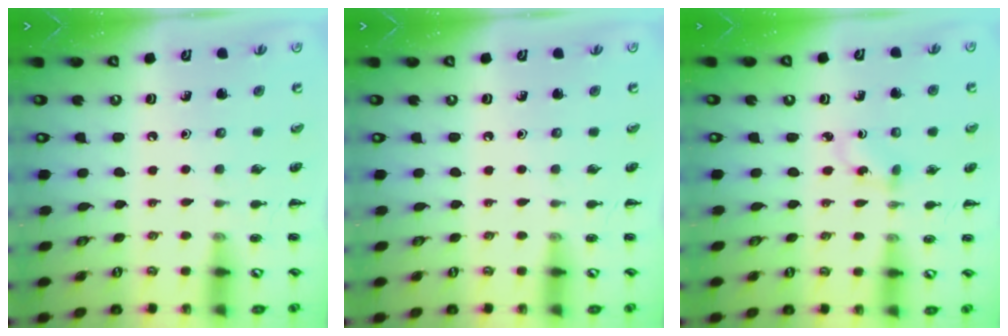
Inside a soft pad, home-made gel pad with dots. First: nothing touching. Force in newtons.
{"total": 0.0}
{"total": 1.8, "press": 1.7, "slide": 0.8}